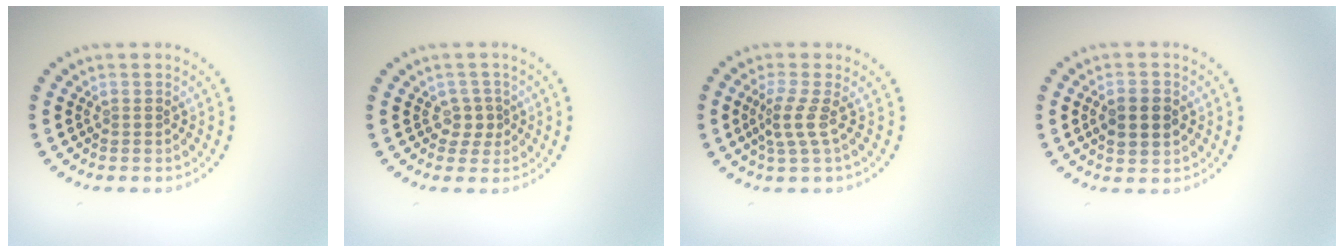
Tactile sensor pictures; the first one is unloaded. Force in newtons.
{"total": 1.6, "press": 1.2, "slide": 1.0}
{"total": 2.3, "press": 1.6, "slide": 1.7}
{"total": 2.9, "press": 2.9, "slide": 0.2}